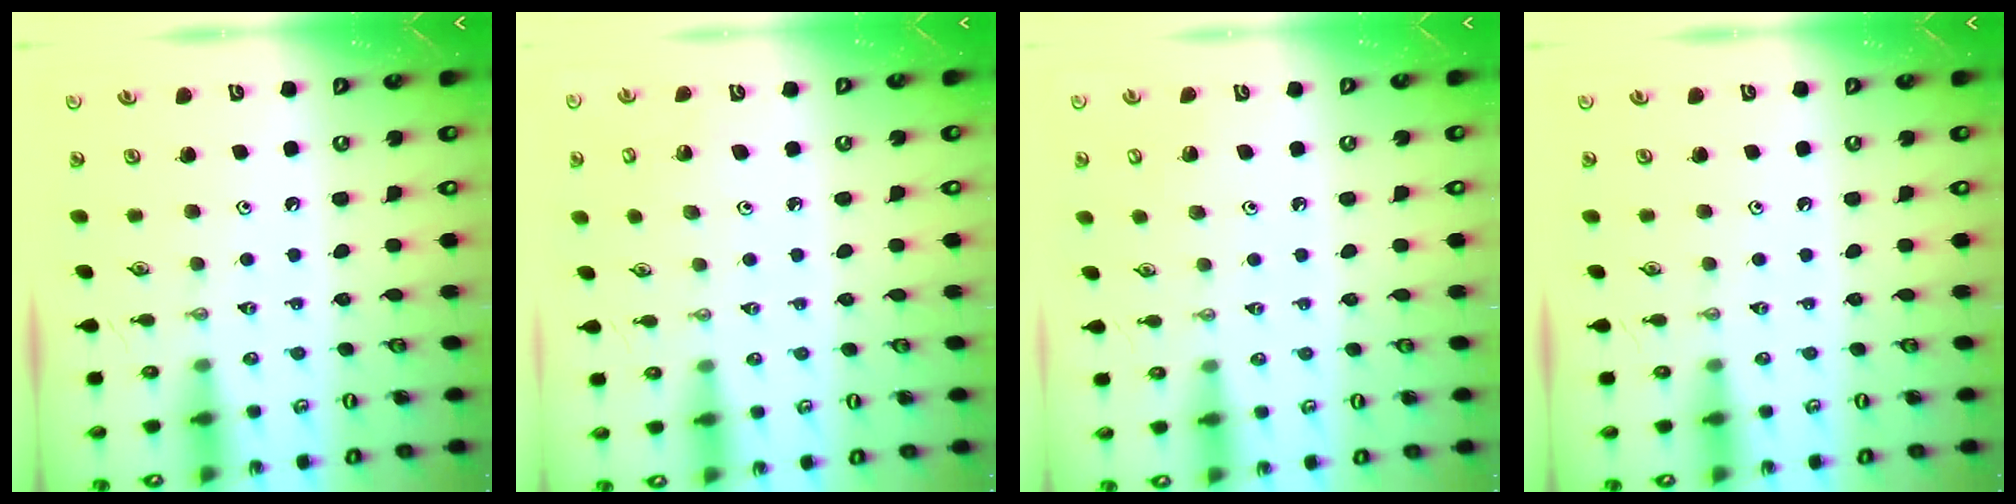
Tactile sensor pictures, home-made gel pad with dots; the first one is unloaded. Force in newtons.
{"total": 3.3, "press": 3.3, "slide": 0.5}
{"total": 2.9, "press": 2.9, "slide": 0.3}
{"total": 0.0}